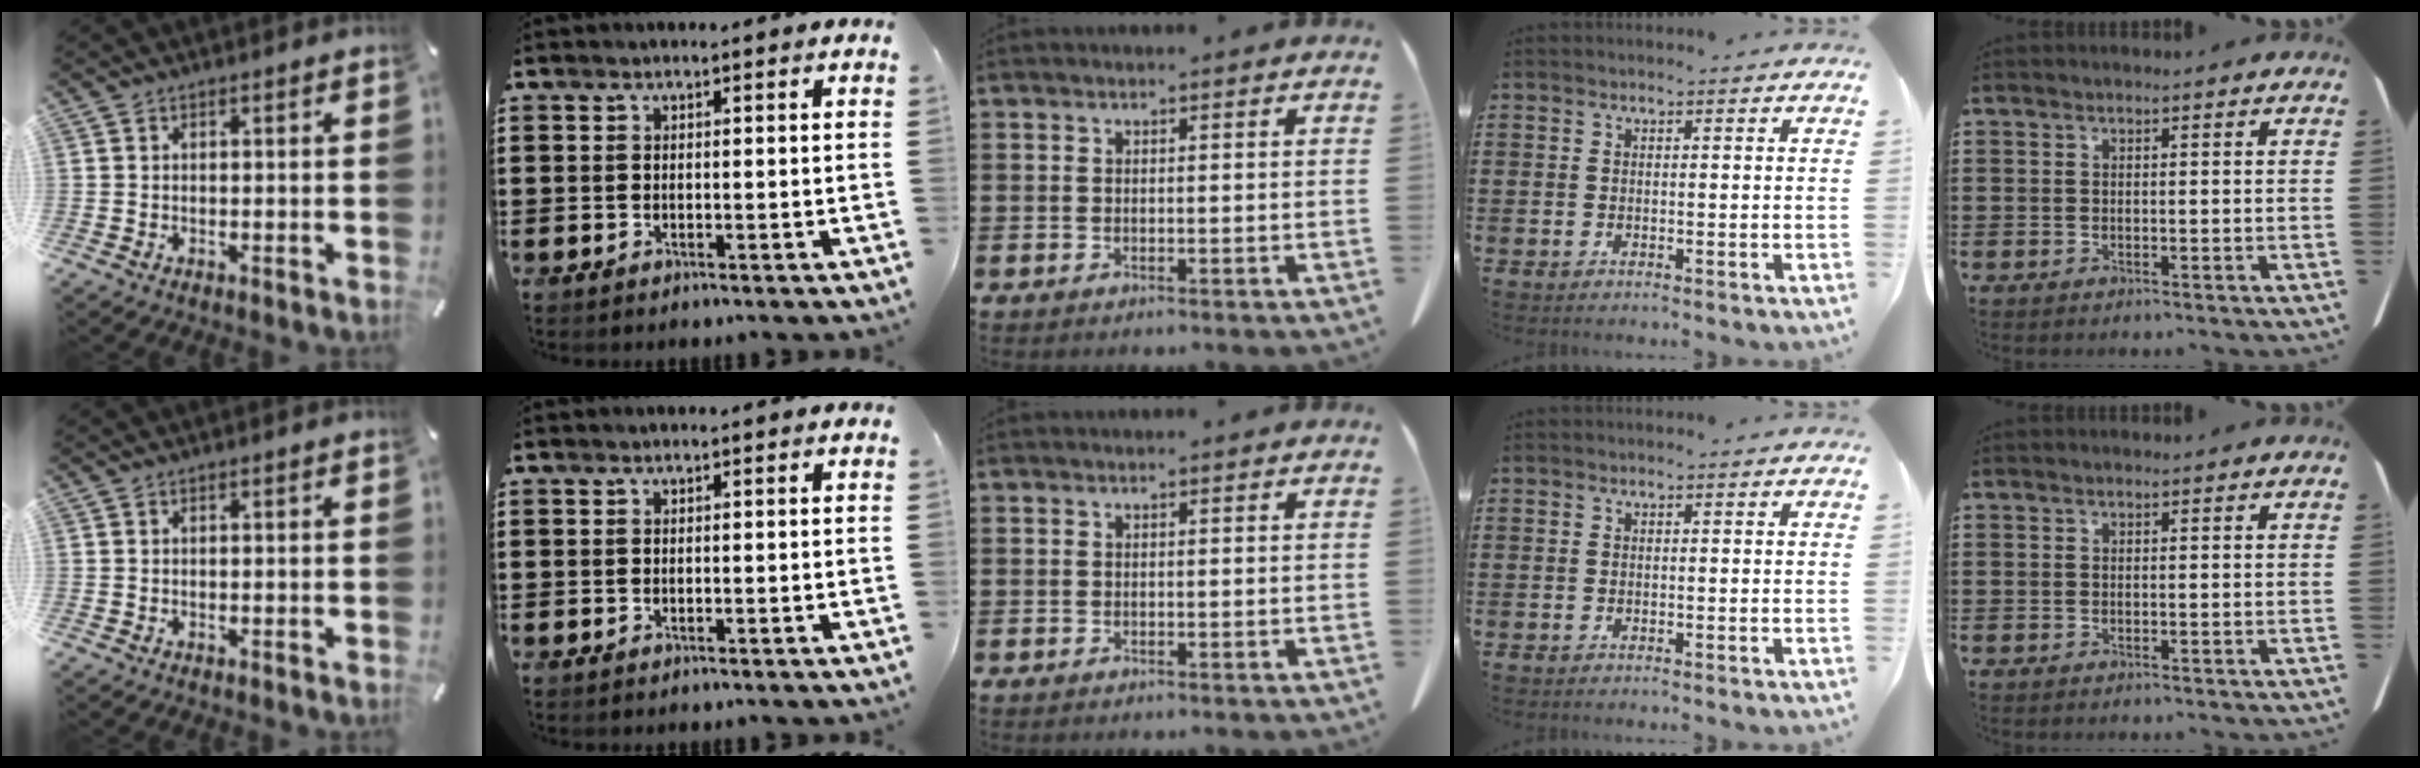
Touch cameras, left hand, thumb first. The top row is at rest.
{}